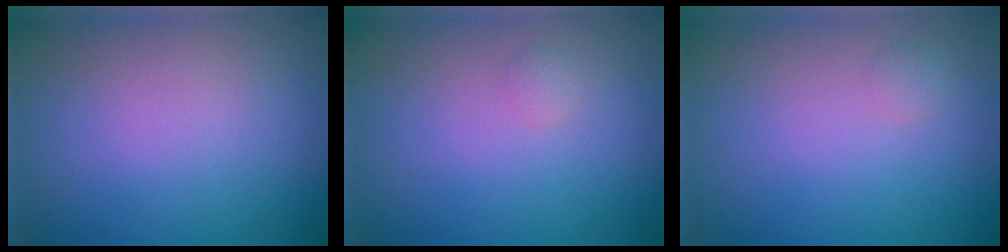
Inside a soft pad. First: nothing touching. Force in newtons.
{"total": 0.6, "press": 0.6, "slide": 0.0}
{"total": 0.6, "press": 0.6, "slide": 0.0}